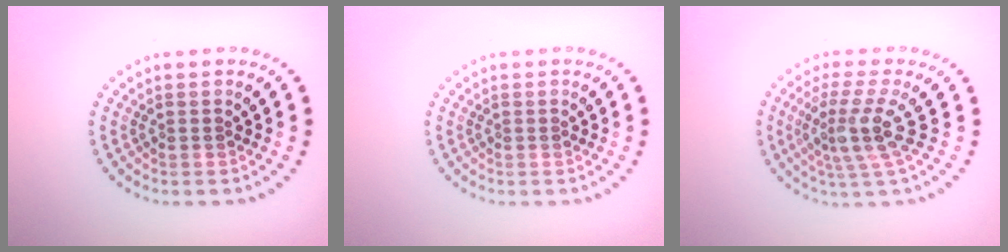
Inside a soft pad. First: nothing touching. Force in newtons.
{"total": 0.0}
{"total": 4.0, "press": 2.9, "slide": 2.8}